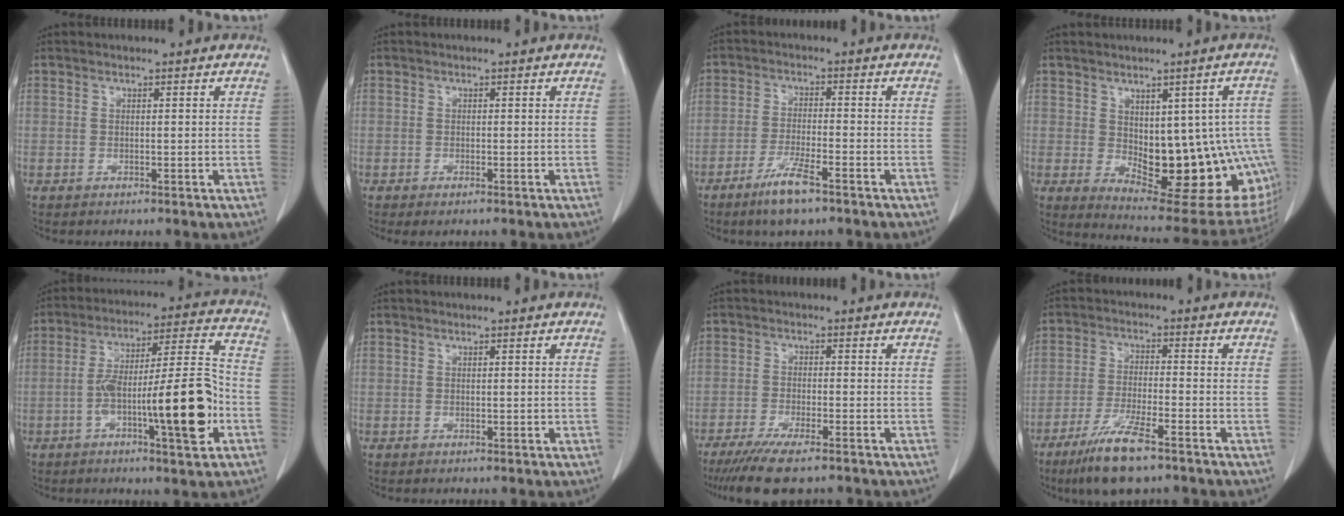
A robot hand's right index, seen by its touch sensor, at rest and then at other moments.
{"total": 0.9, "force": [-0.6, 0.1, 0.7], "torque": [-0.013, -0.003, -0.009]}
{"total": 6.3, "force": [-4.2, 0.7, 4.6], "torque": [-0.095, -0.010, -0.078]}
{"total": 19.2, "force": [-2.7, 8.8, 16.8], "torque": [-0.150, 0.008, -0.007]}
{"total": 17.0, "force": [-5.2, 2.1, 16.1], "torque": [-0.258, 0.016, -0.076]}
{"total": 0.0}
{"total": 9.1, "force": [-7.0, 1.2, 5.7], "torque": [-0.090, -0.020, -0.111]}
{"total": 9.3, "force": [-6.2, 1.3, 6.7], "torque": [-0.134, -0.022, -0.112]}